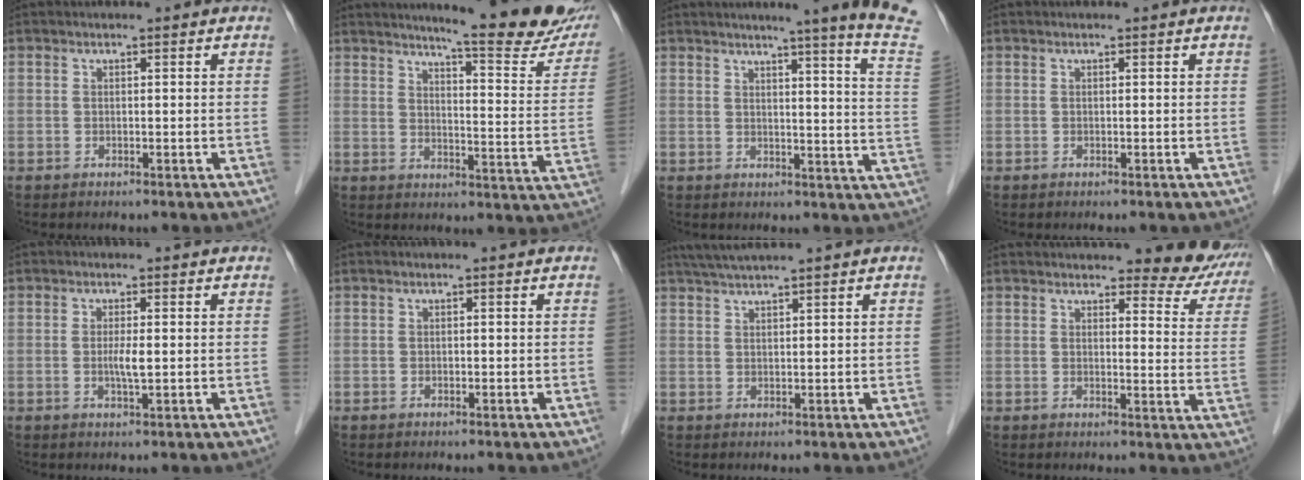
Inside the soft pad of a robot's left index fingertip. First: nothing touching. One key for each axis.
{"total": 18.5, "fx": 16.3, "fy": 0.9, "fz": 8.8, "tx": -0.111, "ty": -0.078, "tz": 0.189}
{"total": 13.3, "fx": 10.9, "fy": -2.8, "fz": 7.1, "tx": -0.095, "ty": -0.063, "tz": 0.109}
{"total": 0.0}
{"total": 2.3, "fx": -0.1, "fy": 0.2, "fz": 2.3, "tx": -0.048, "ty": -0.003, "tz": -0.002}
{"total": 0.0}
{"total": 4.4, "fx": 3.7, "fy": -0.9, "fz": 2.2, "tx": -0.041, "ty": 0.023, "tz": 0.070}
{"total": 9.7, "fx": 9.0, "fy": 2.2, "fz": 3.0, "tx": -0.007, "ty": -0.032, "tz": 0.078}